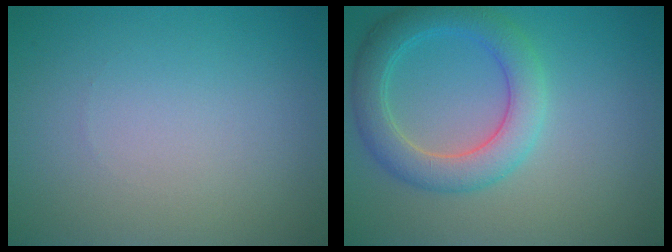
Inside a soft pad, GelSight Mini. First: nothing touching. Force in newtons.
{"total": 4.9, "press": 4.9, "slide": 0.2}